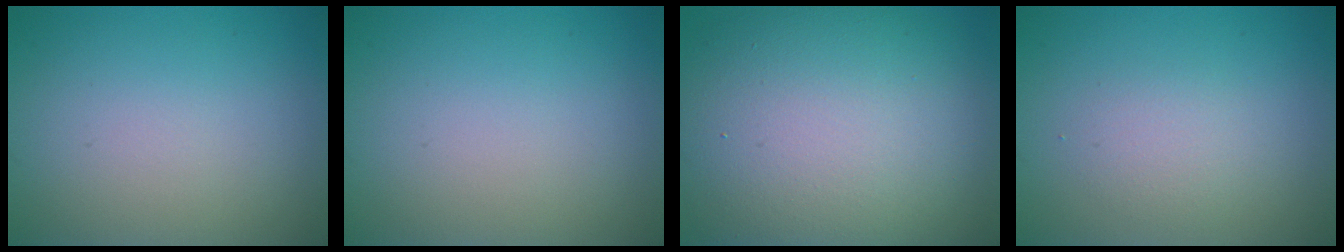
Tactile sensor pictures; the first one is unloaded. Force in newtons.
{"total": 0.0}
{"total": 14.9, "press": 14.9, "slide": 1.0}
{"total": 1.7, "press": 1.7, "slide": 0.1}